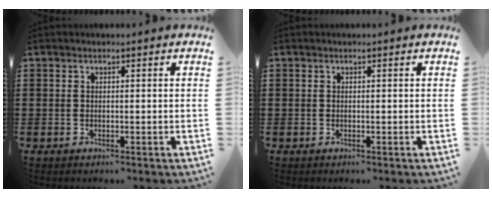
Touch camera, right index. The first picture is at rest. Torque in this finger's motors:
{"motor_torque": [-0.07, 0.03, 0.00, -0.01]}